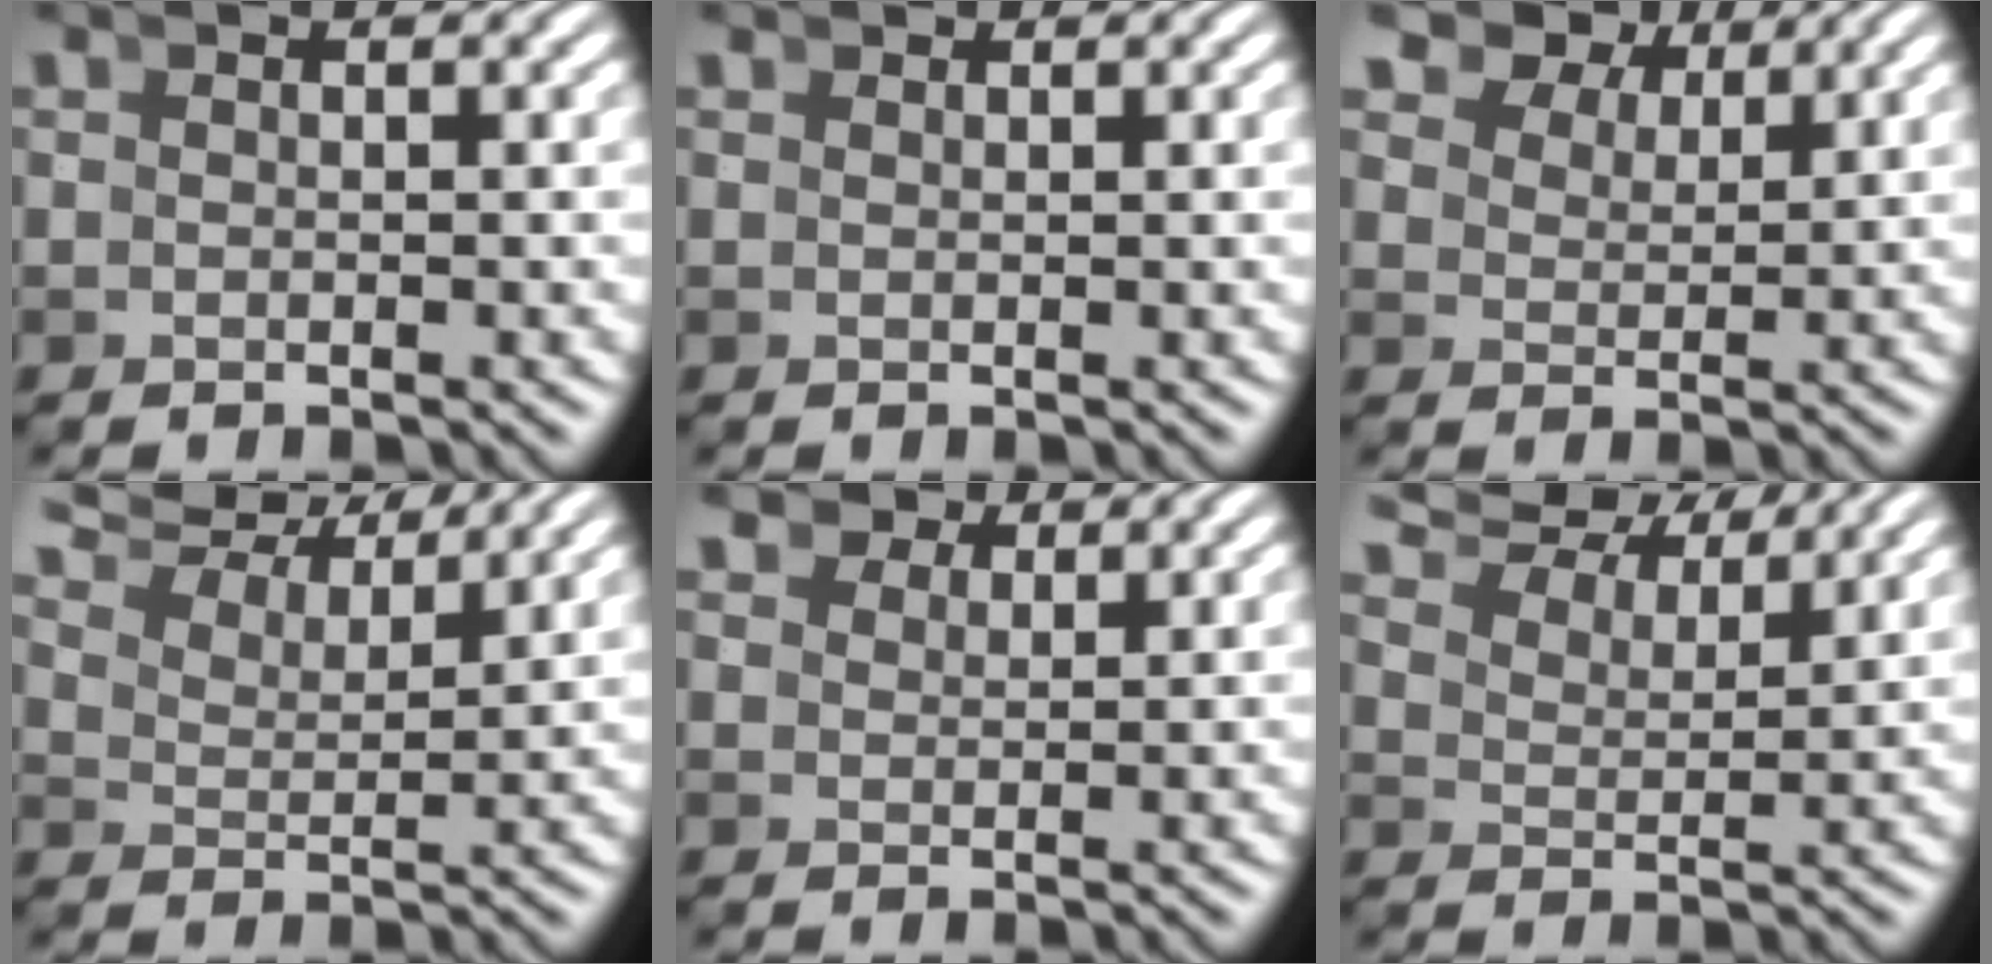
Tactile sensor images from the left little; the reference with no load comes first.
{"total": 0.8, "force": [0.8, -0.1, 0.0], "torque": [0.008, 0.003, 0.016]}
{"total": 6.2, "force": [4.7, 3.1, 2.6], "torque": [-0.039, 0.015, 0.070]}
{"total": 6.9, "force": [5.6, 2.8, 2.7], "torque": [-0.054, 0.026, 0.077]}
{"total": 2.5, "force": [2.2, 1.0, 0.6], "torque": [-0.004, 0.003, 0.037]}
{"total": 6.6, "force": [5.4, 2.8, 2.6], "torque": [-0.051, 0.023, 0.074]}